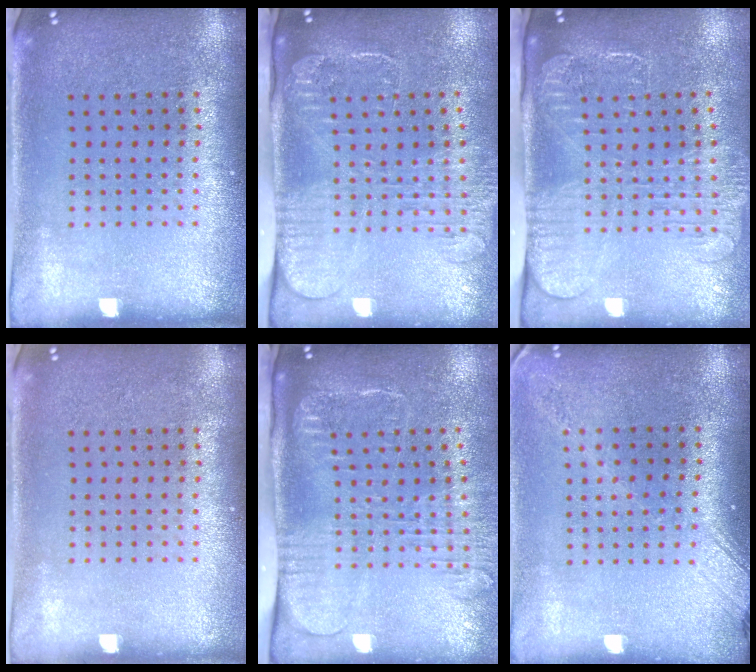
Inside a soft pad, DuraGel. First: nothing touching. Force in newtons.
{"total": 2.6, "press": 2.1, "slide": 1.6}
{"total": 2.7, "press": 2.1, "slide": 1.7}
{"total": 0.0}
{"total": 2.7, "press": 2.1, "slide": 1.7}
{"total": 1.8, "press": 1.4, "slide": 1.2}